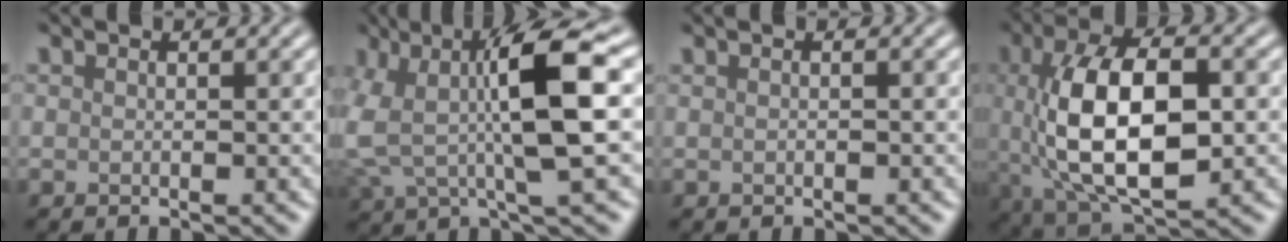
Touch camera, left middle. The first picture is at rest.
{"total": 9.5, "force": [1.1, 2.7, 9.0], "torque": [-0.174, 0.004, 0.021]}
{"total": 1.6, "force": [0.6, 0.9, 1.2], "torque": [-0.015, 0.010, -0.007]}
{"total": 11.5, "force": [-0.2, 5.7, 10.0], "torque": [-0.185, -0.004, 0.002]}